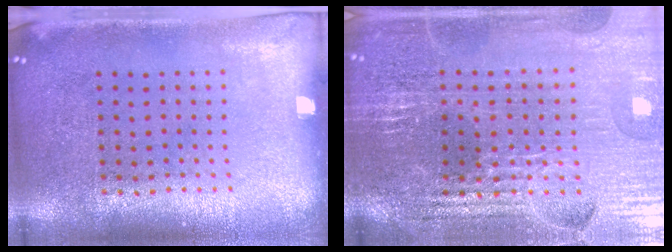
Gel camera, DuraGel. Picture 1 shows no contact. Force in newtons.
{"total": 3.8, "press": 3.8, "slide": 0.8}